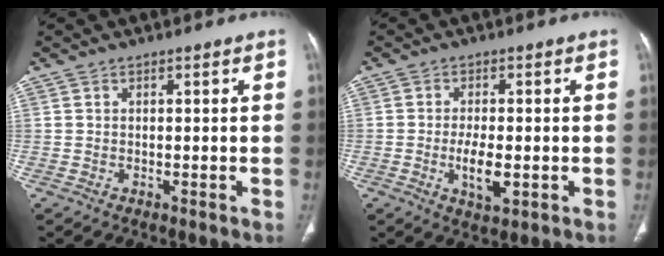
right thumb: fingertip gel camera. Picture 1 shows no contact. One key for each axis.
{"total": 5.7, "fx": -1.3, "fy": 2.4, "fz": 5.0, "tx": -0.088, "ty": -0.008, "tz": -0.018}